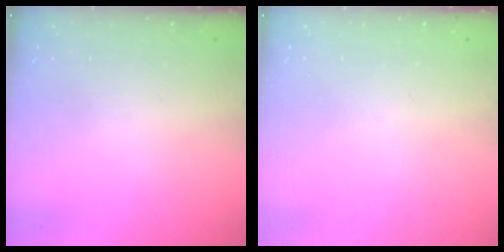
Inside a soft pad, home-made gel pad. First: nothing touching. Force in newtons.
{"total": 0.0}